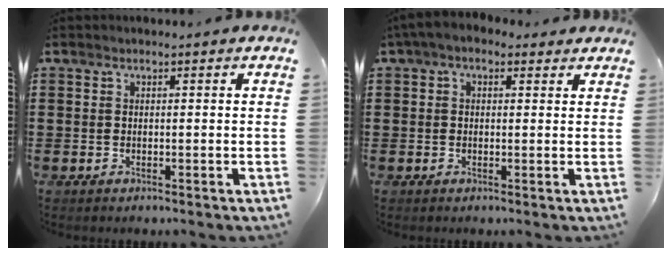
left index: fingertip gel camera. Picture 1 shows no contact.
{"total": 2.4, "force": [1.0, 1.6, 1.5], "torque": [-0.034, 0.007, 0.018]}